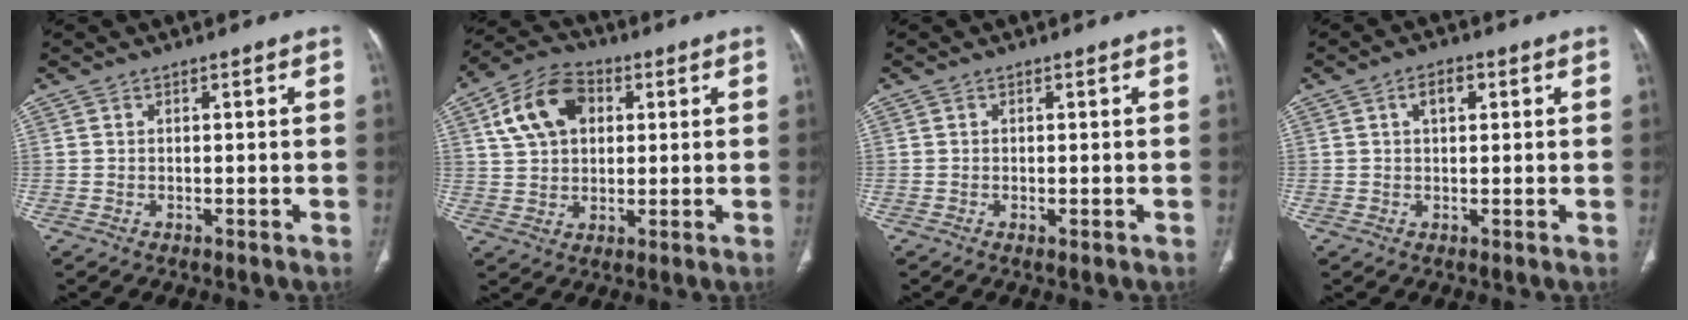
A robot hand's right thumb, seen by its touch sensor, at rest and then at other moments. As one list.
[{"total": 12.5, "force": [3.8, 8.6, 8.2], "torque": [-0.132, 0.012, 0.063]}, {"total": 0.8, "force": [-0.3, 0.3, 0.7], "torque": [-0.014, -0.003, -0.003]}, {"total": 3.4, "force": [1.1, 2.1, 2.5], "torque": [-0.028, 0.009, 0.015]}]